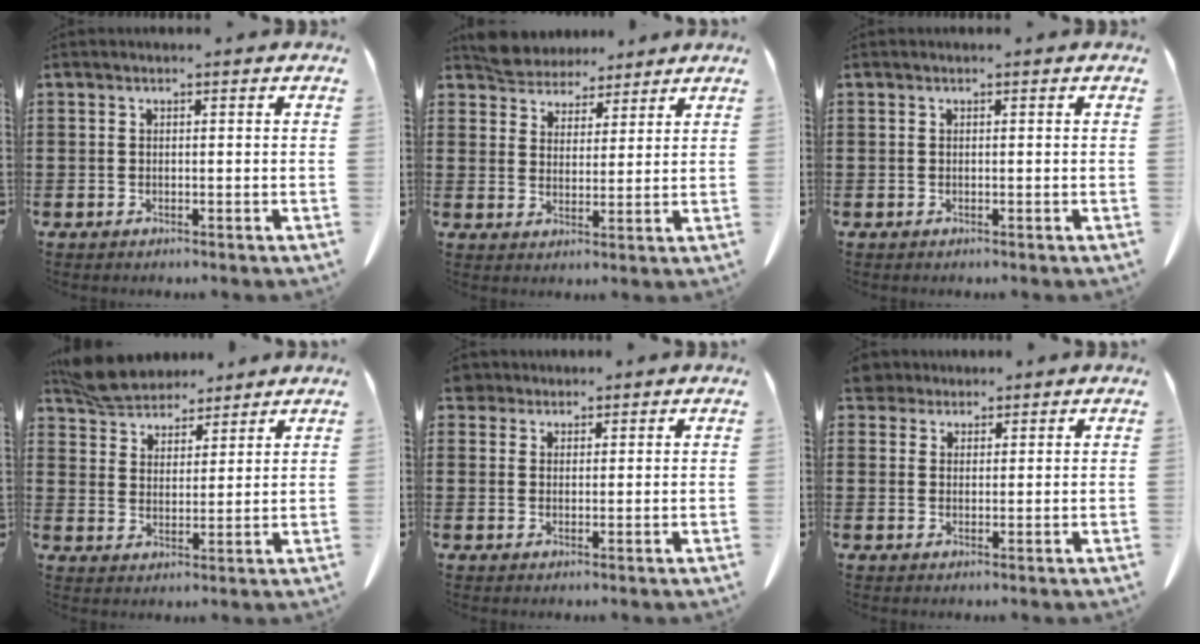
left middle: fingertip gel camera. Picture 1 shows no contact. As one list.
[{"total": 5.1, "force": [4.8, 1.5, 0.0], "torque": [-0.023, -0.017, 0.091]}, {"total": 0.0}, {"total": 6.6, "force": [6.1, 1.9, 1.2], "torque": [-0.050, -0.018, 0.118]}, {"total": 2.6, "force": [2.4, 1.1, 0.5], "torque": [-0.017, 0.004, 0.047]}, {"total": 3.1, "force": [2.9, 1.1, 0.3], "torque": [-0.009, -0.002, 0.055]}]